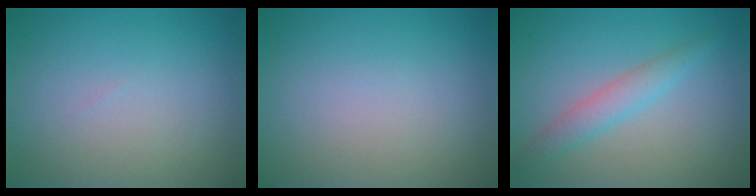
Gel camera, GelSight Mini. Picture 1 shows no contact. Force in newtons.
{"total": 0.0}
{"total": 2.5, "press": 2.5, "slide": 0.2}